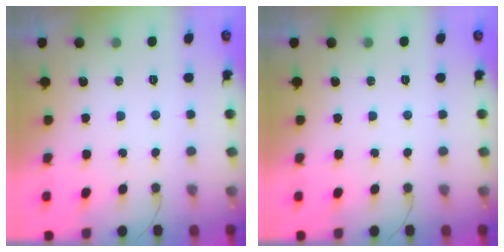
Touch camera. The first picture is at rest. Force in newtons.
{"total": 0.0}